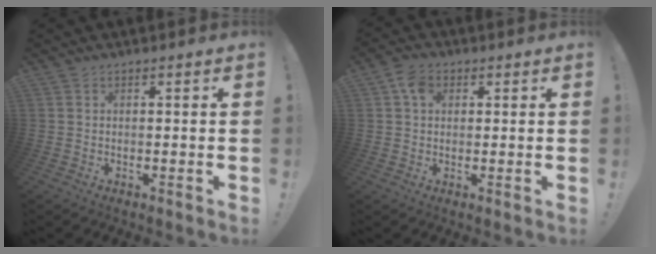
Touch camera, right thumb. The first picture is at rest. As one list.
[{"total": 5.6, "force": [1.8, 3.9, 3.5], "torque": [-0.060, 0.004, 0.036]}]